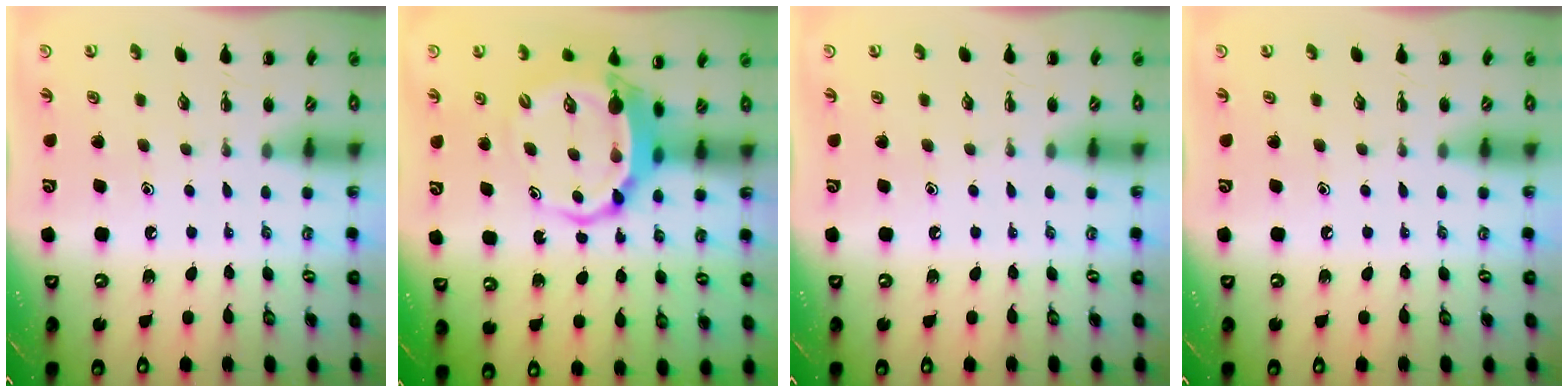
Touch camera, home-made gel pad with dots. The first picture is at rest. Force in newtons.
{"total": 6.5, "press": 6.4, "slide": 1.0}
{"total": 0.0}
{"total": 0.0}